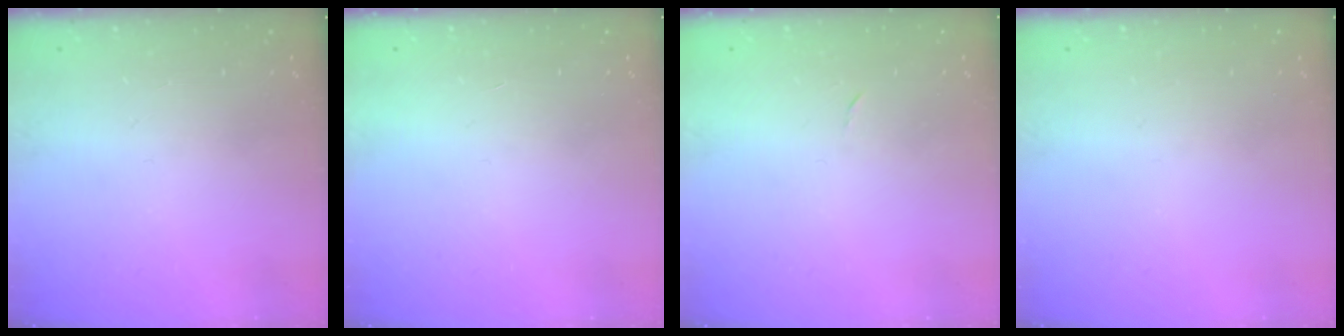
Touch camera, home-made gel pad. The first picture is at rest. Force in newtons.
{"total": 1.5, "press": 1.5, "slide": 0.1}
{"total": 2.3, "press": 2.3, "slide": 0.4}
{"total": 0.0}